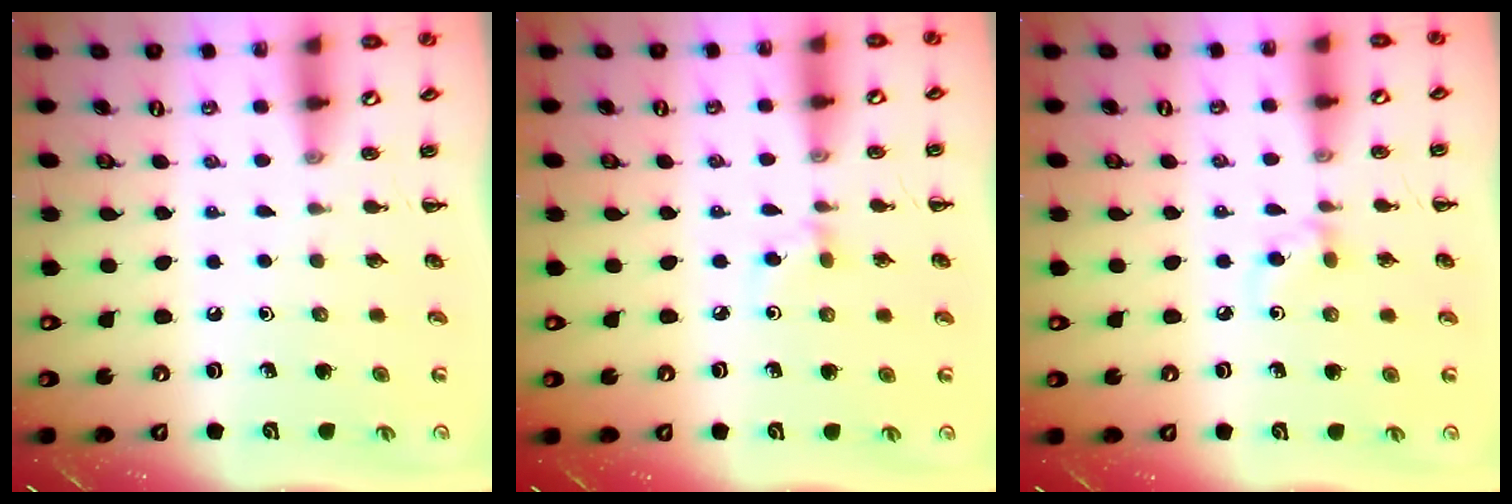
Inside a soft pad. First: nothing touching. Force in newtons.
{"total": 4.4, "press": 4.2, "slide": 1.5}
{"total": 5.9, "press": 5.5, "slide": 2.1}